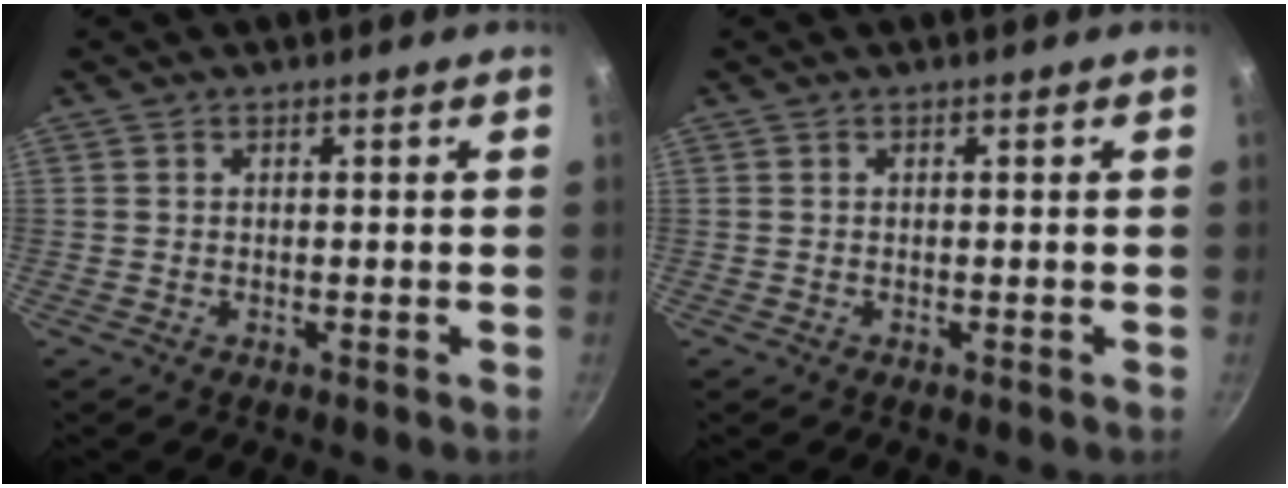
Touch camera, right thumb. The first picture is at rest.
{"total": 0.0}